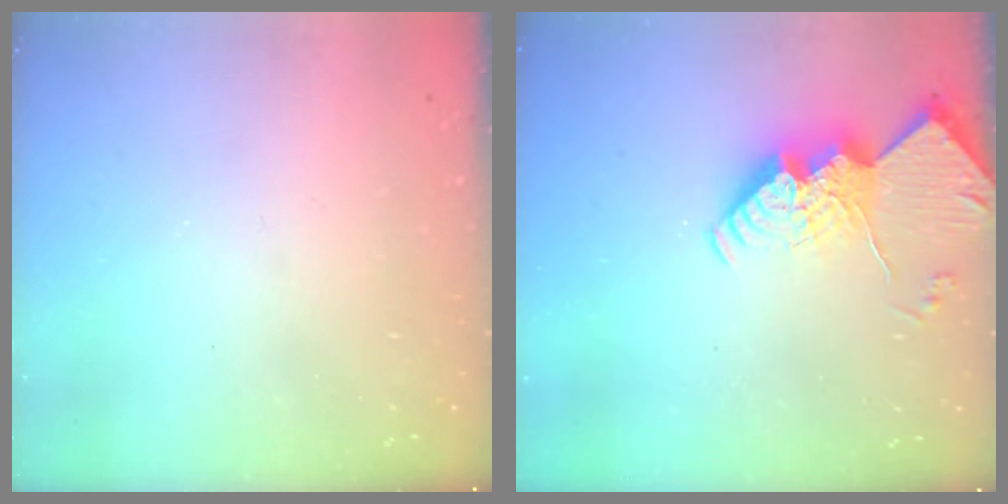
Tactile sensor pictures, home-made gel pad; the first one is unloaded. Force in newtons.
{"total": 15.2, "press": 15.2, "slide": 1.4}